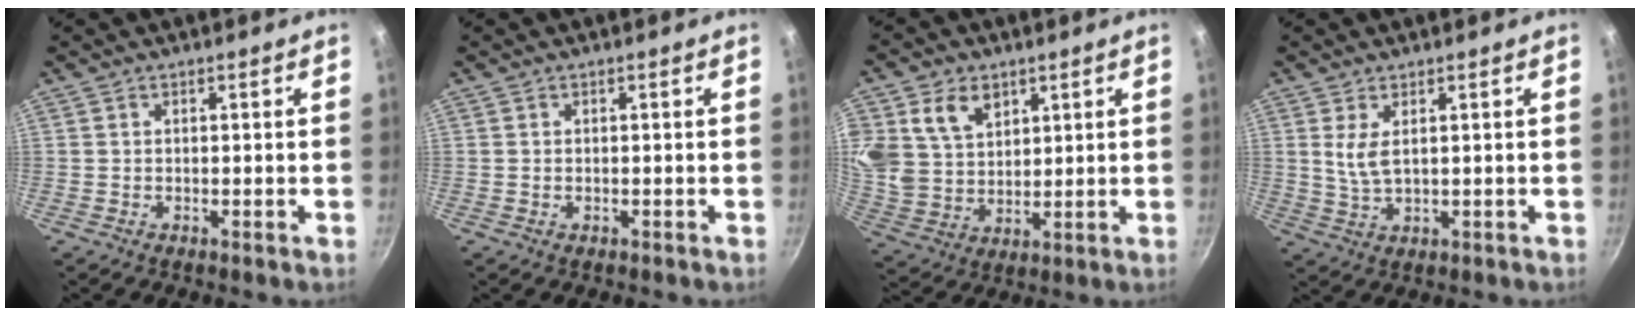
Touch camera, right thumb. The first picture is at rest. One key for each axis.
{"total": 0.0}
{"total": 13.7, "fx": 5.8, "fy": 10.2, "fz": 7.2, "tx": -0.138, "ty": -0.014, "tz": 0.119}
{"total": 4.3, "fx": 1.3, "fy": 1.9, "fz": 3.6, "tx": -0.072, "ty": -0.012, "tz": 0.030}